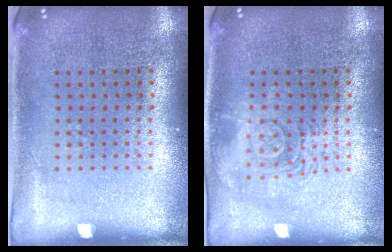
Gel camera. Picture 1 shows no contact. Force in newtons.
{"total": 2.8, "press": 2.8, "slide": 0.4}